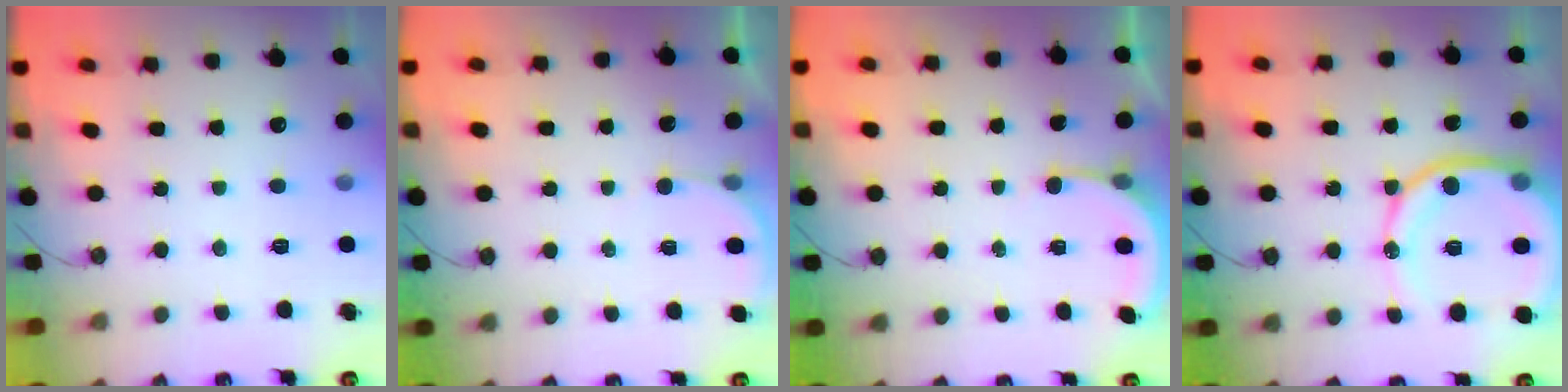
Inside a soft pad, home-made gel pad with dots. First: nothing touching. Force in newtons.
{"total": 2.9, "press": 2.9, "slide": 0.2}
{"total": 2.5, "press": 2.5, "slide": 0.4}
{"total": 15.8, "press": 15.7, "slide": 2.1}